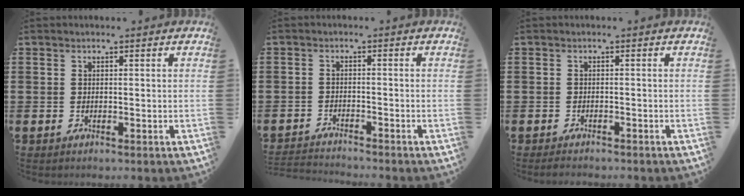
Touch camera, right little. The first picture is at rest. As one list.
[{"total": 1.9, "force": [-1.9, -0.1, -0.1], "torque": [-0.001, 0.002, -0.042]}, {"total": 1.0, "force": [-0.9, 0.2, 0.3], "torque": [-0.007, 0.001, -0.019]}]